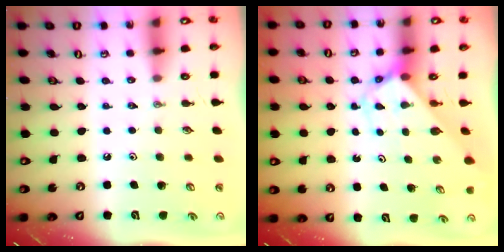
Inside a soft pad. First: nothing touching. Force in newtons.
{"total": 2.9, "press": 2.9, "slide": 0.1}